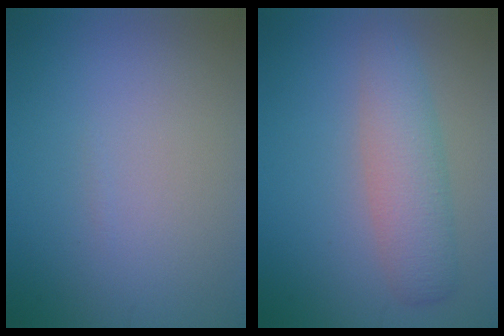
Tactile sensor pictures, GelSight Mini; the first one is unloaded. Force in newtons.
{"total": 4.4, "press": 4.4, "slide": 0.1}